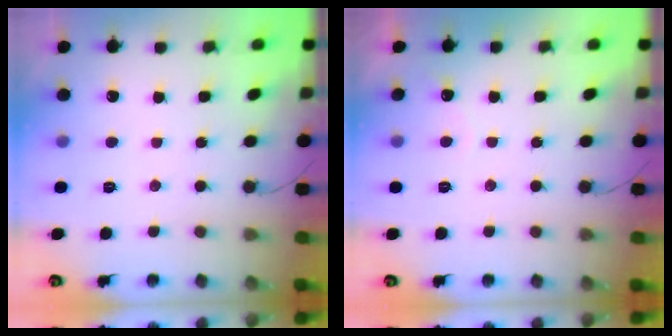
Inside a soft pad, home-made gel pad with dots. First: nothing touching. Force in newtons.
{"total": 3.0, "press": 3.0, "slide": 0.1}